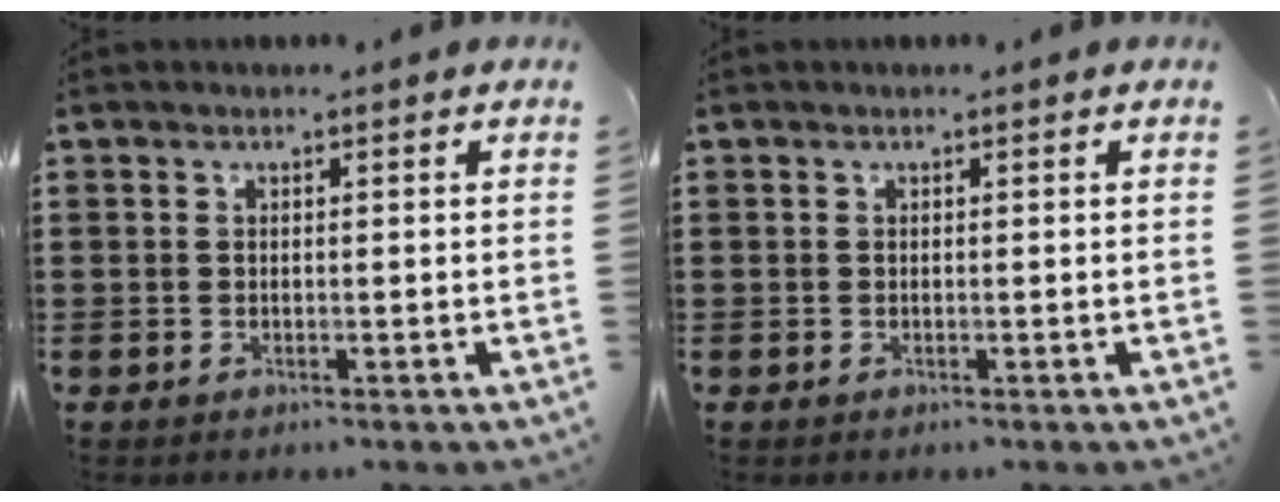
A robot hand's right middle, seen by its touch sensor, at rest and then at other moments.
{"total": 0.0}